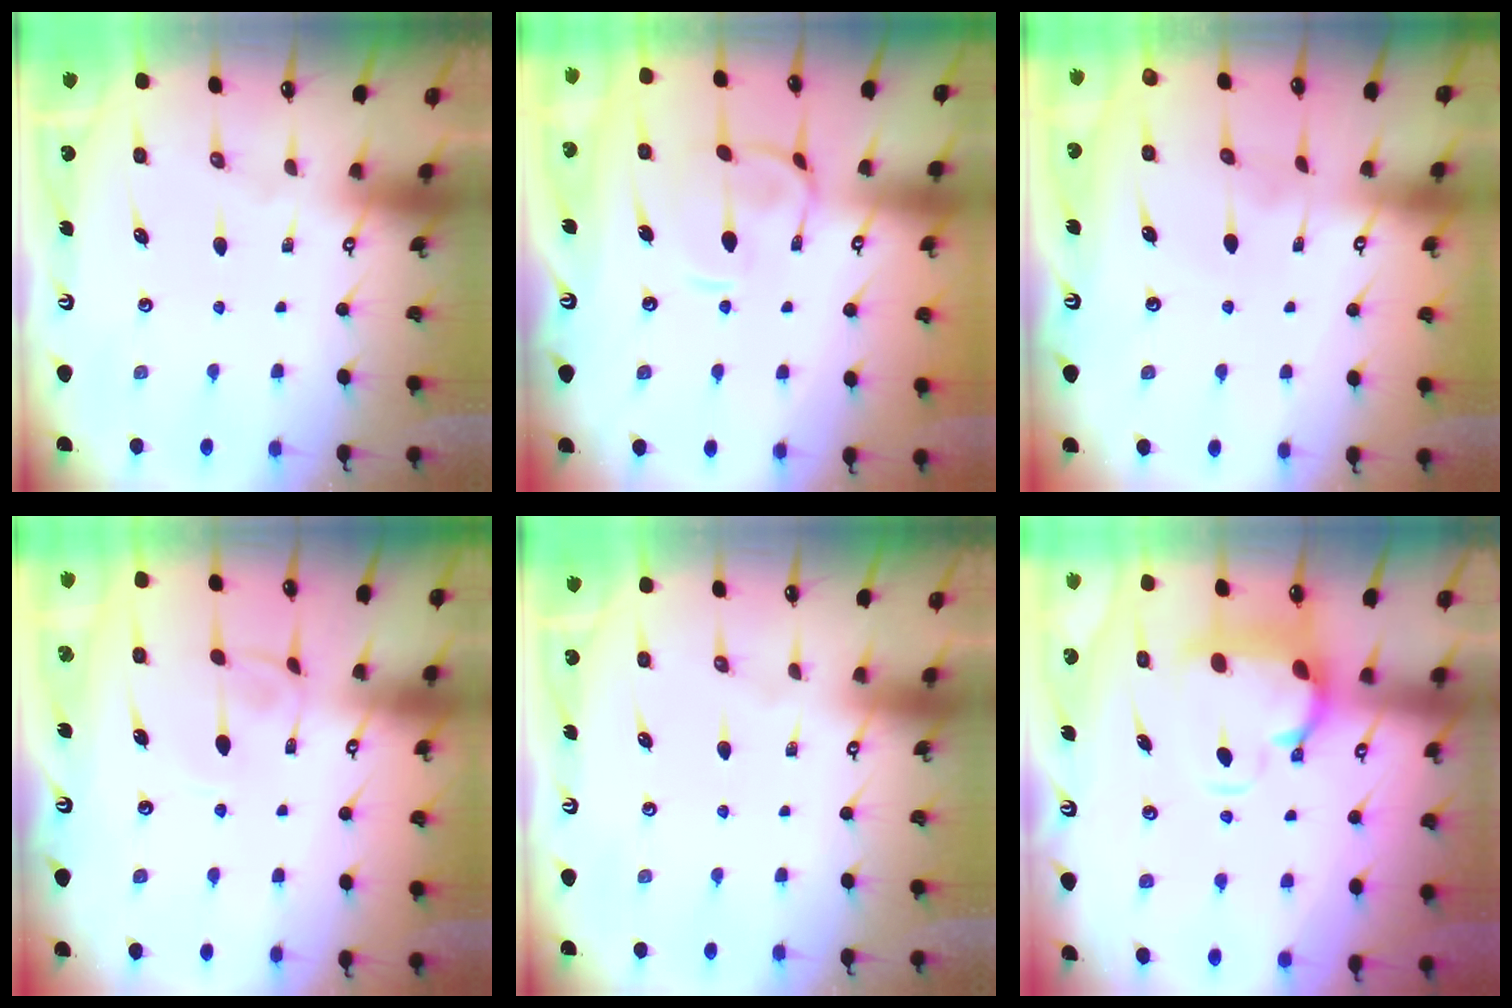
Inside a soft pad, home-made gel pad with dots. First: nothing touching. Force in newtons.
{"total": 1.4, "press": 1.2, "slide": 0.7}
{"total": 2.3, "press": 2.3, "slide": 0.3}
{"total": 3.5, "press": 3.5, "slide": 0.1}
{"total": 0.0}
{"total": 2.7, "press": 1.9, "slide": 1.9}